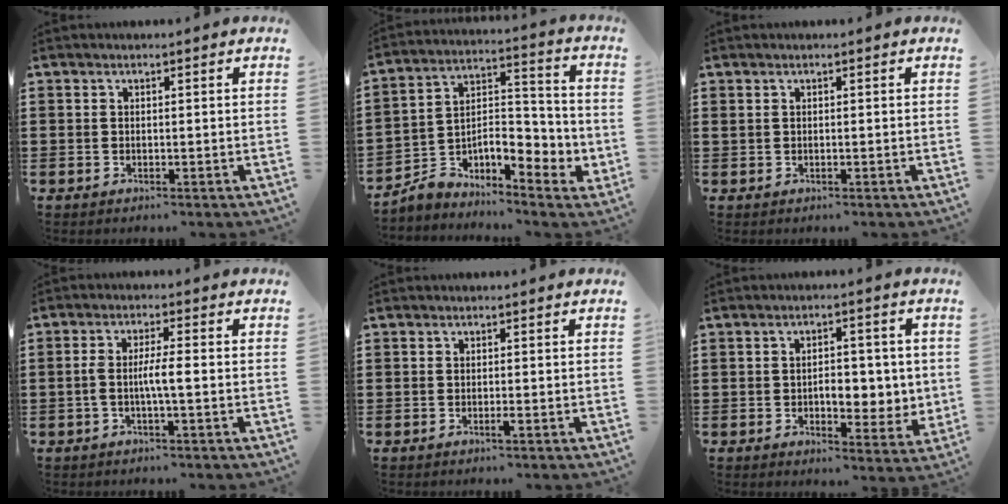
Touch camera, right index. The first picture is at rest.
{"total": 6.1, "force": [-2.4, 4.0, 3.9], "torque": [-0.077, -0.003, -0.043]}
{"total": 0.0}
{"total": 3.9, "force": [-0.8, 0.4, 3.8], "torque": [-0.076, -0.004, -0.020]}
{"total": 0.9, "force": [-0.5, 0.0, 0.8], "torque": [-0.022, -0.007, -0.011]}
{"total": 6.1, "force": [-0.3, 3.3, 5.2], "torque": [-0.067, -0.004, -0.013]}